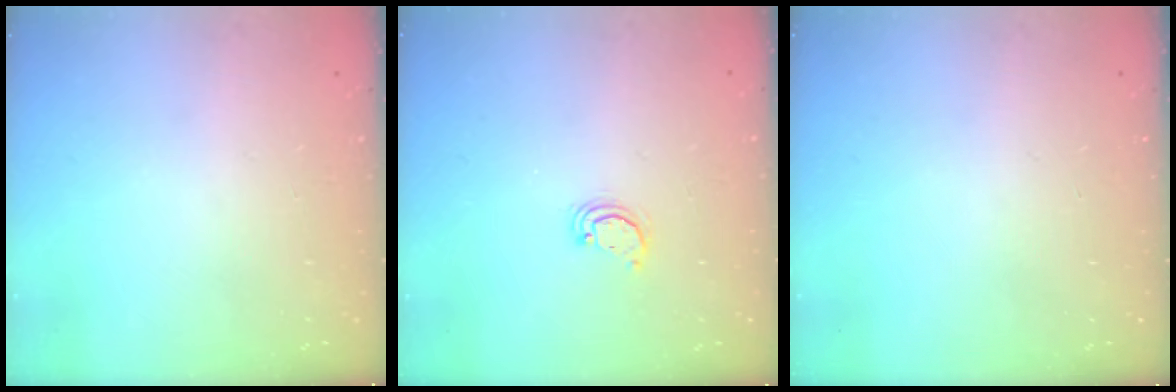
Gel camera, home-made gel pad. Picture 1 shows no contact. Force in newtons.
{"total": 2.5, "press": 2.5, "slide": 0.3}
{"total": 0.0}